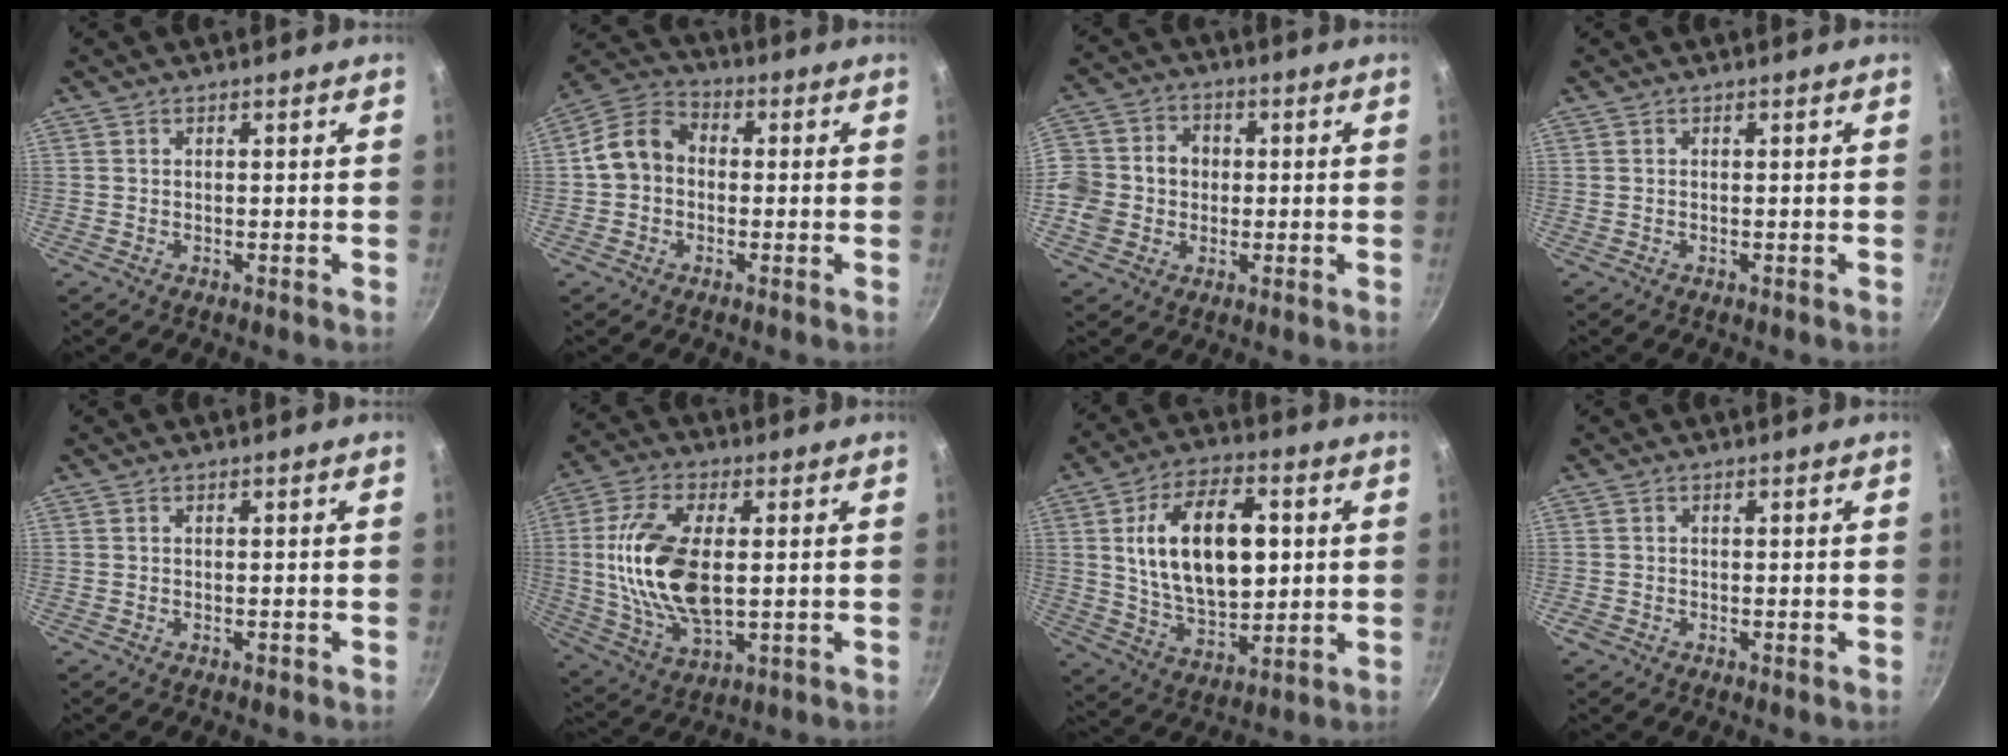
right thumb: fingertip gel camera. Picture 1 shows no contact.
{"total": 9.2, "force": [-0.2, 7.3, 5.5], "torque": [-0.091, 0.032, -0.020]}
{"total": 12.6, "force": [-0.7, 11.1, 6.0], "torque": [-0.106, 0.029, -0.011]}
{"total": 0.0}
{"total": 0.0}
{"total": 17.6, "force": [1.1, 8.6, 15.3], "torque": [-0.311, -0.008, 0.027]}
{"total": 18.7, "force": [3.3, 10.3, 15.3], "torque": [-0.229, -0.005, 0.060]}
{"total": 1.0, "force": [-0.5, 0.6, 0.7], "torque": [-0.009, -0.001, -0.009]}